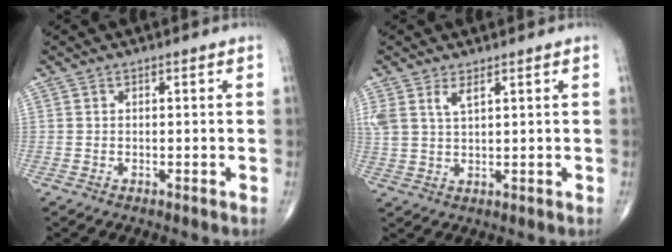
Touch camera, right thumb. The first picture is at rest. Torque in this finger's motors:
{"motor_torque": [0.04, 0.07, 0.53, 0.33, 0.03]}